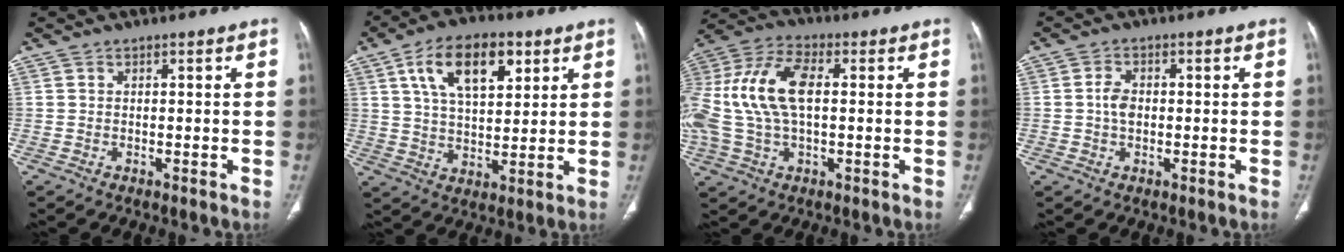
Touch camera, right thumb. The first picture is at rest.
{"total": 14.3, "force": [6.2, 7.5, 10.6], "torque": [-0.155, -0.010, 0.106]}
{"total": 17.6, "force": [1.5, 9.4, 14.9], "torque": [-0.332, 0.026, 0.027]}
{"total": 3.2, "force": [-0.1, 2.2, 2.3], "torque": [-0.043, 0.005, -0.007]}